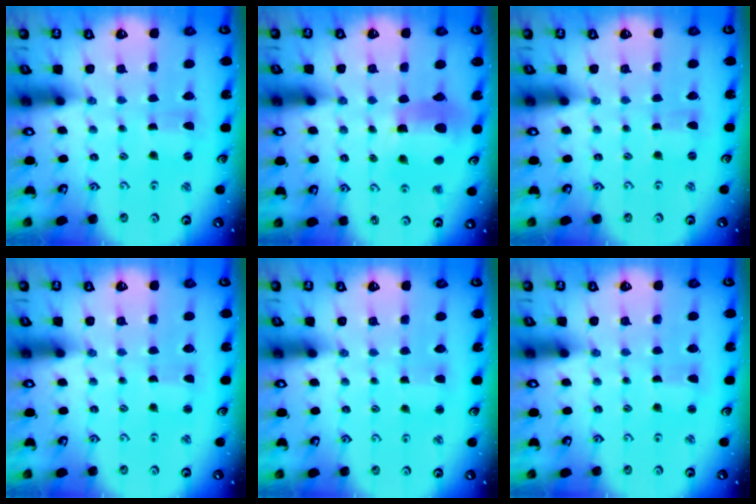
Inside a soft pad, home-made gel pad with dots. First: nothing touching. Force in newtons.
{"total": 12.5, "press": 12.5, "slide": 1.4}
{"total": 0.0}
{"total": 1.5, "press": 1.4, "slide": 0.3}
{"total": 2.9, "press": 2.9, "slide": 0.3}
{"total": 1.1, "press": 1.0, "slide": 0.3}